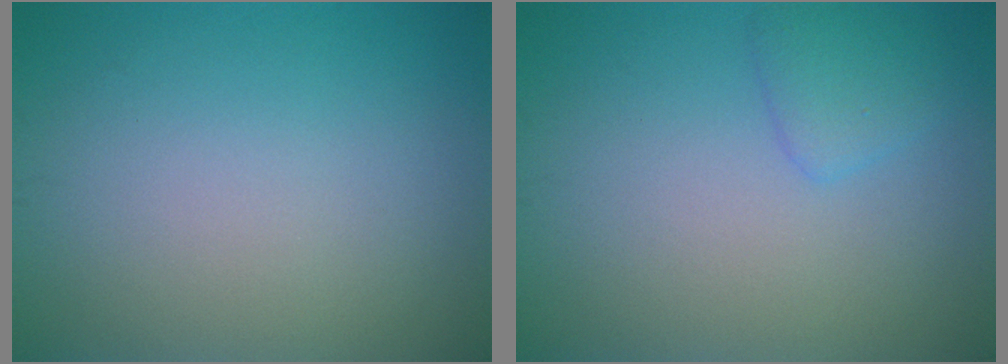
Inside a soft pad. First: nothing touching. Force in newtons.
{"total": 1.7, "press": 1.7, "slide": 0.2}